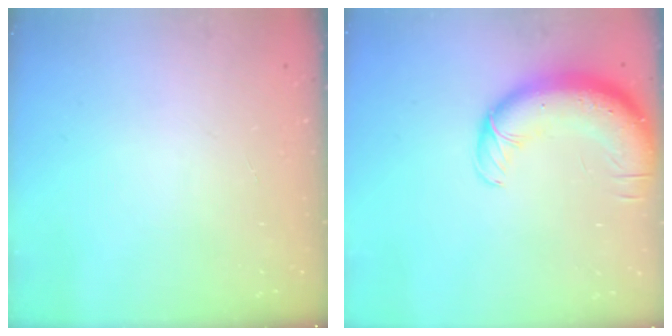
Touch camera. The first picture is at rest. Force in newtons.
{"total": 13.5, "press": 13.0, "slide": 3.6}